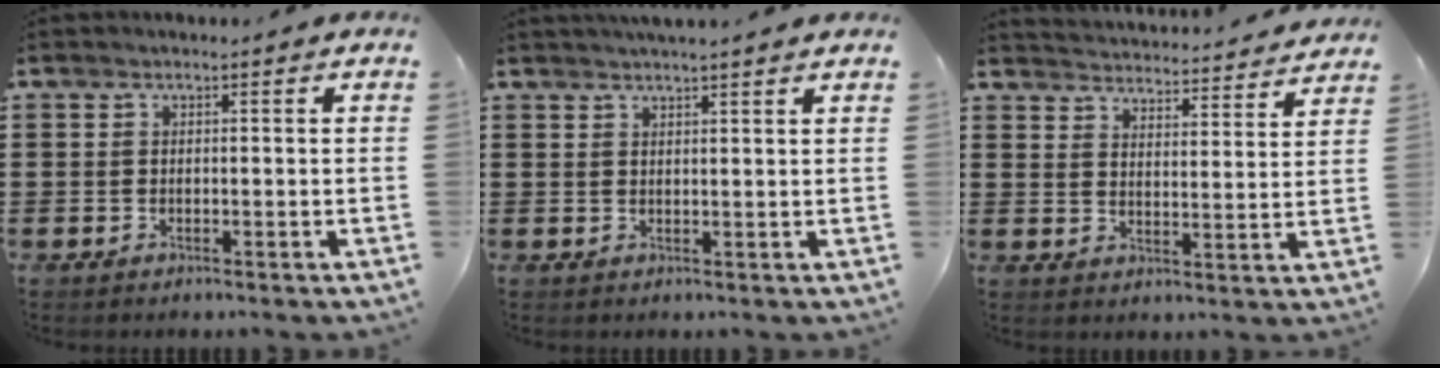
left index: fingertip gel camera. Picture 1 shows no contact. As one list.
[{"total": 2.0, "force": [1.9, -0.3, 0.4], "torque": [-0.012, 0.000, 0.037]}, {"total": 3.8, "force": [3.7, -0.5, -0.5], "torque": [-0.004, -0.036, 0.059]}]